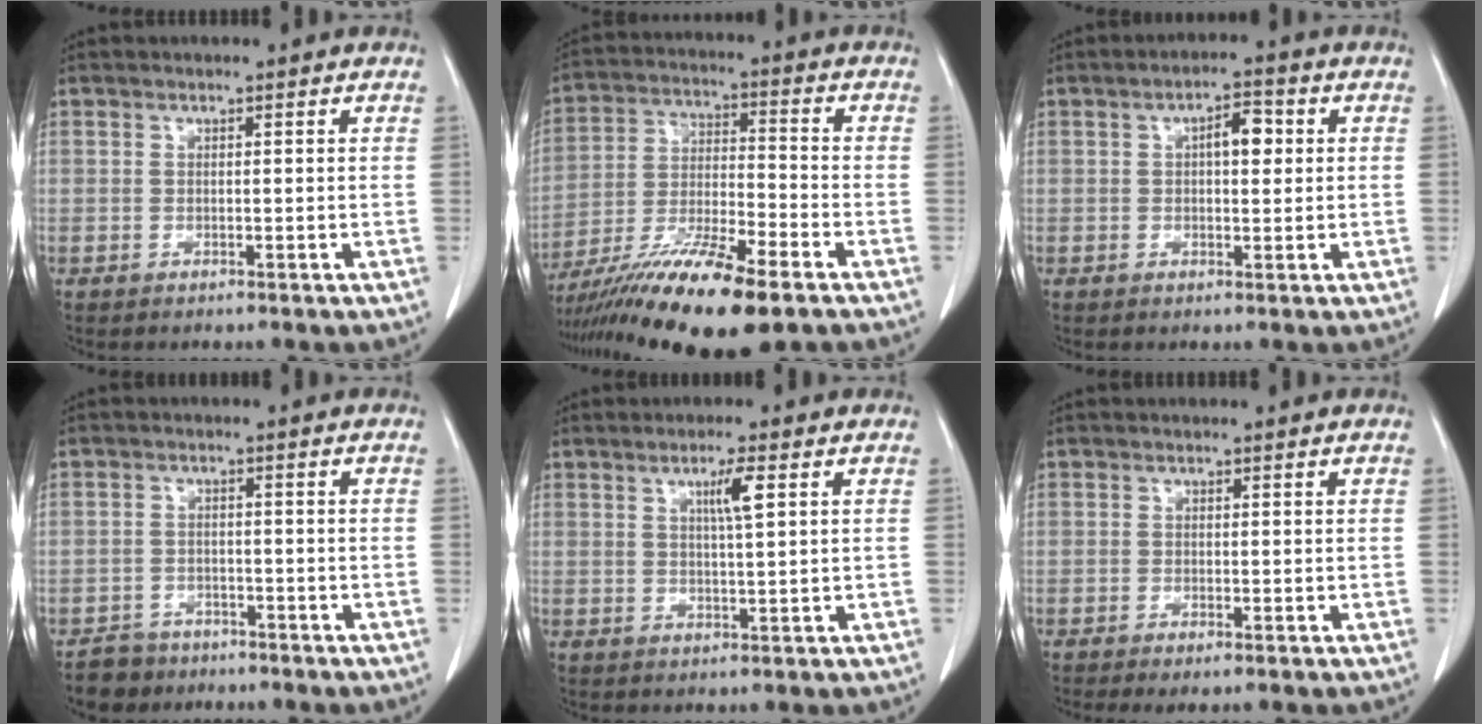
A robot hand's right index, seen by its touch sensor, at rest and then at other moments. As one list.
[{"total": 16.2, "force": [-11.0, 1.7, 11.7], "torque": [-0.218, -0.032, -0.195]}, {"total": 4.3, "force": [0.8, 1.7, 3.9], "torque": [-0.059, 0.012, 0.011]}, {"total": 4.1, "force": [-3.2, 2.6, -0.3], "torque": [0.006, 0.007, -0.054]}, {"total": 3.8, "force": [1.4, 0.0, 3.5], "torque": [-0.058, -0.001, 0.023]}, {"total": 1.5, "force": [-0.8, 0.3, 1.2], "torque": [-0.018, -0.003, -0.012]}]